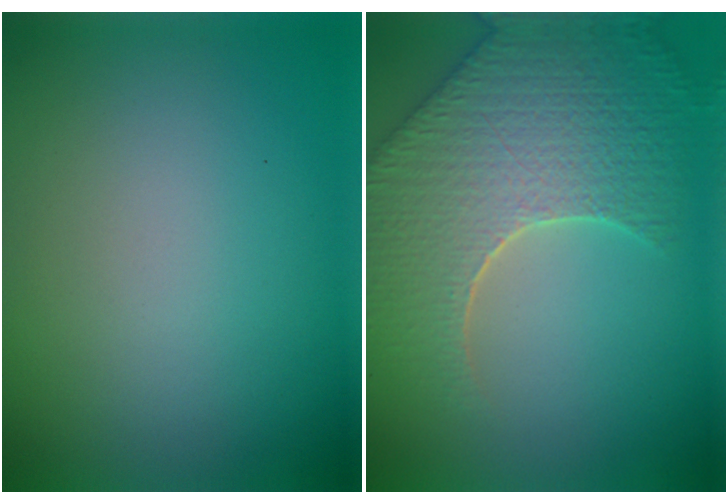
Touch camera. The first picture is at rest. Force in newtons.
{"total": 9.1, "press": 6.4, "slide": 6.5}